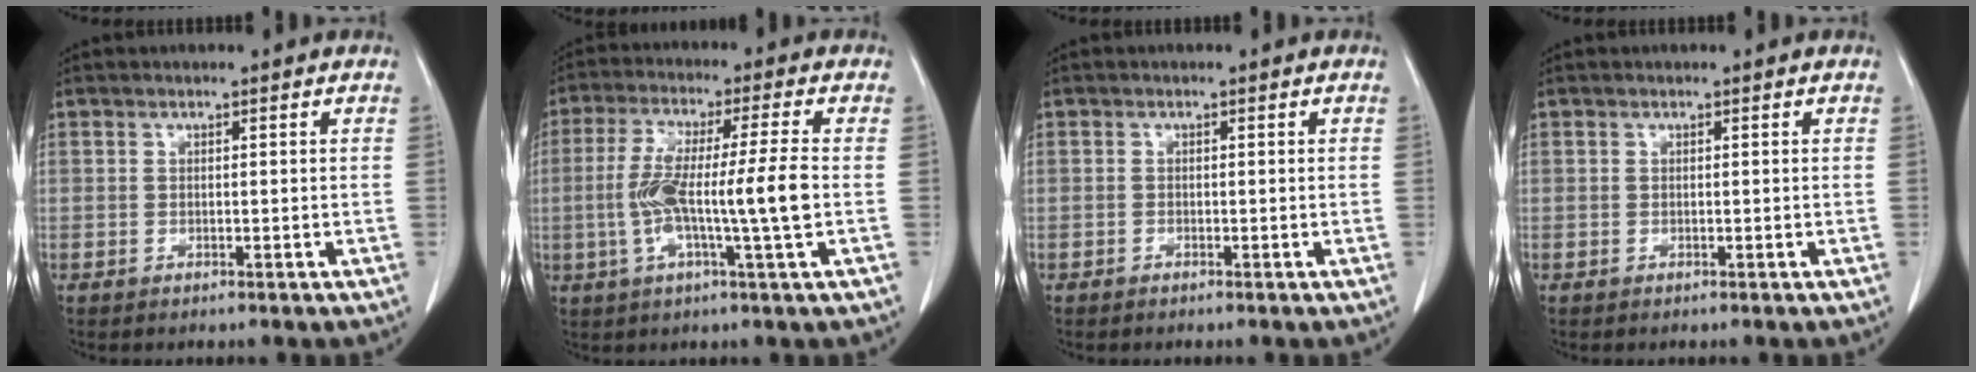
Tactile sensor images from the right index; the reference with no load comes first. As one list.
[{"total": 11.5, "force": [-1.5, -0.4, 11.4], "torque": [-0.219, 0.005, -0.030]}, {"total": 0.0}, {"total": 0.0}]